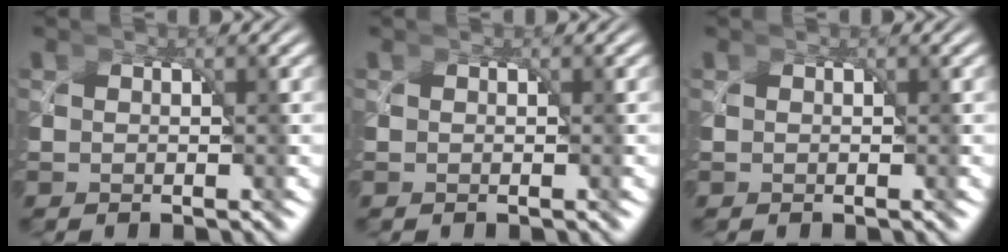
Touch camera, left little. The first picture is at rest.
{"total": 0.0}
{"total": 0.0}